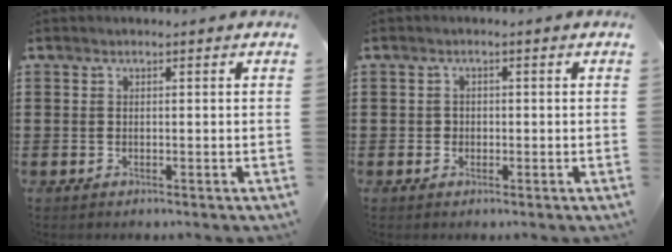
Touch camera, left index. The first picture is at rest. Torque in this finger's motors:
{"motor_torque": [-0.03, 0.00, -0.01, -0.01]}